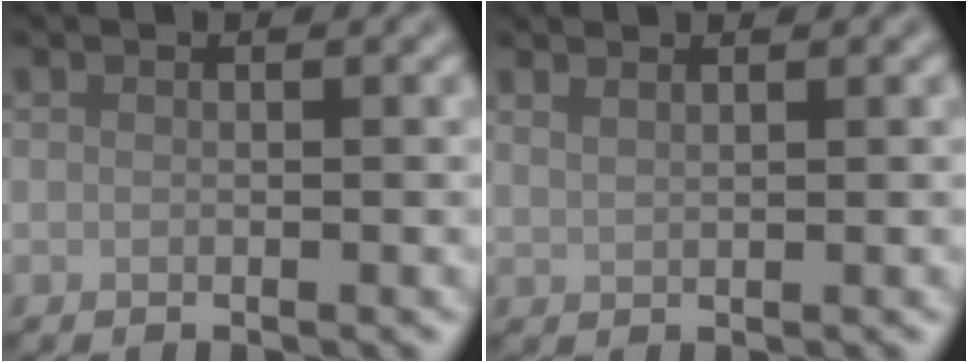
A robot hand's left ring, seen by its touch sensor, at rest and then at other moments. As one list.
[{"total": 1.3, "force": [1.1, 0.4, 0.7], "torque": [-0.009, 0.002, 0.015]}]